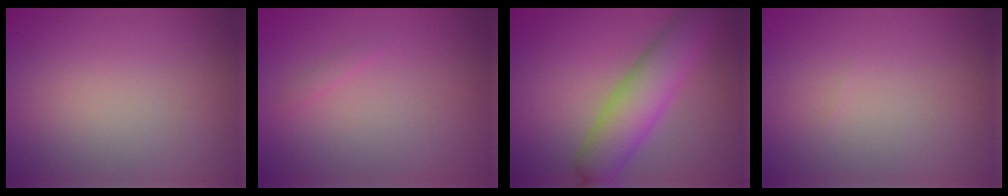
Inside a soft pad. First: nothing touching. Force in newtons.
{"total": 0.5, "press": 0.5, "slide": 0.0}
{"total": 6.4, "press": 6.4, "slide": 0.2}
{"total": 0.0}